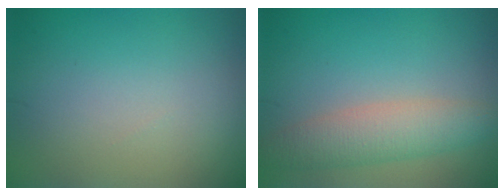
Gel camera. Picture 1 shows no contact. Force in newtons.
{"total": 4.0, "press": 4.0, "slide": 0.1}